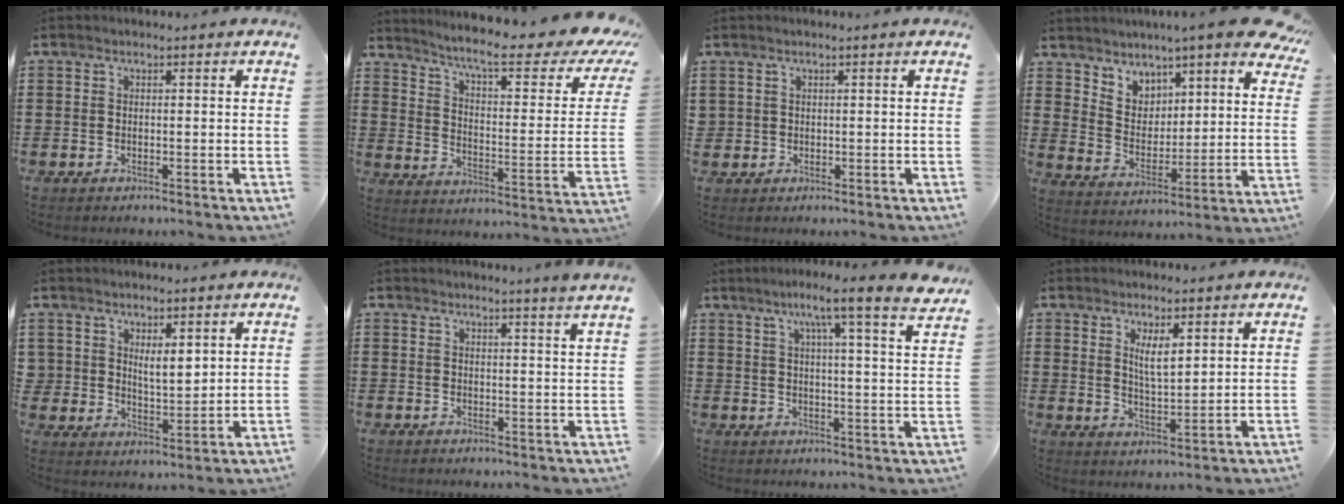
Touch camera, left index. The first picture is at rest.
{"total": 9.5, "force": [6.9, 0.8, 6.4], "torque": [-0.132, -0.049, 0.106]}
{"total": 0.8, "force": [0.4, 0.7, 0.2], "torque": [-0.006, 0.005, 0.007]}
{"total": 5.7, "force": [5.3, 1.8, 1.1], "torque": [-0.055, -0.040, 0.091]}
{"total": 4.0, "force": [2.8, 2.3, 1.7], "torque": [-0.029, -0.003, 0.047]}
{"total": 2.5, "force": [2.2, -1.0, 0.7], "torque": [-0.018, -0.011, 0.040]}
{"total": 7.2, "force": [5.4, -0.8, 4.7], "torque": [-0.095, -0.033, 0.080]}
{"total": 4.5, "force": [2.2, 1.4, 3.7], "torque": [-0.070, 0.001, 0.036]}